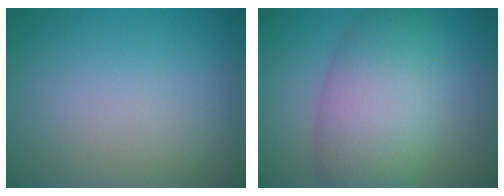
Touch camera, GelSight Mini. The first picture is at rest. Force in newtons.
{"total": 8.0, "press": 7.9, "slide": 0.6}